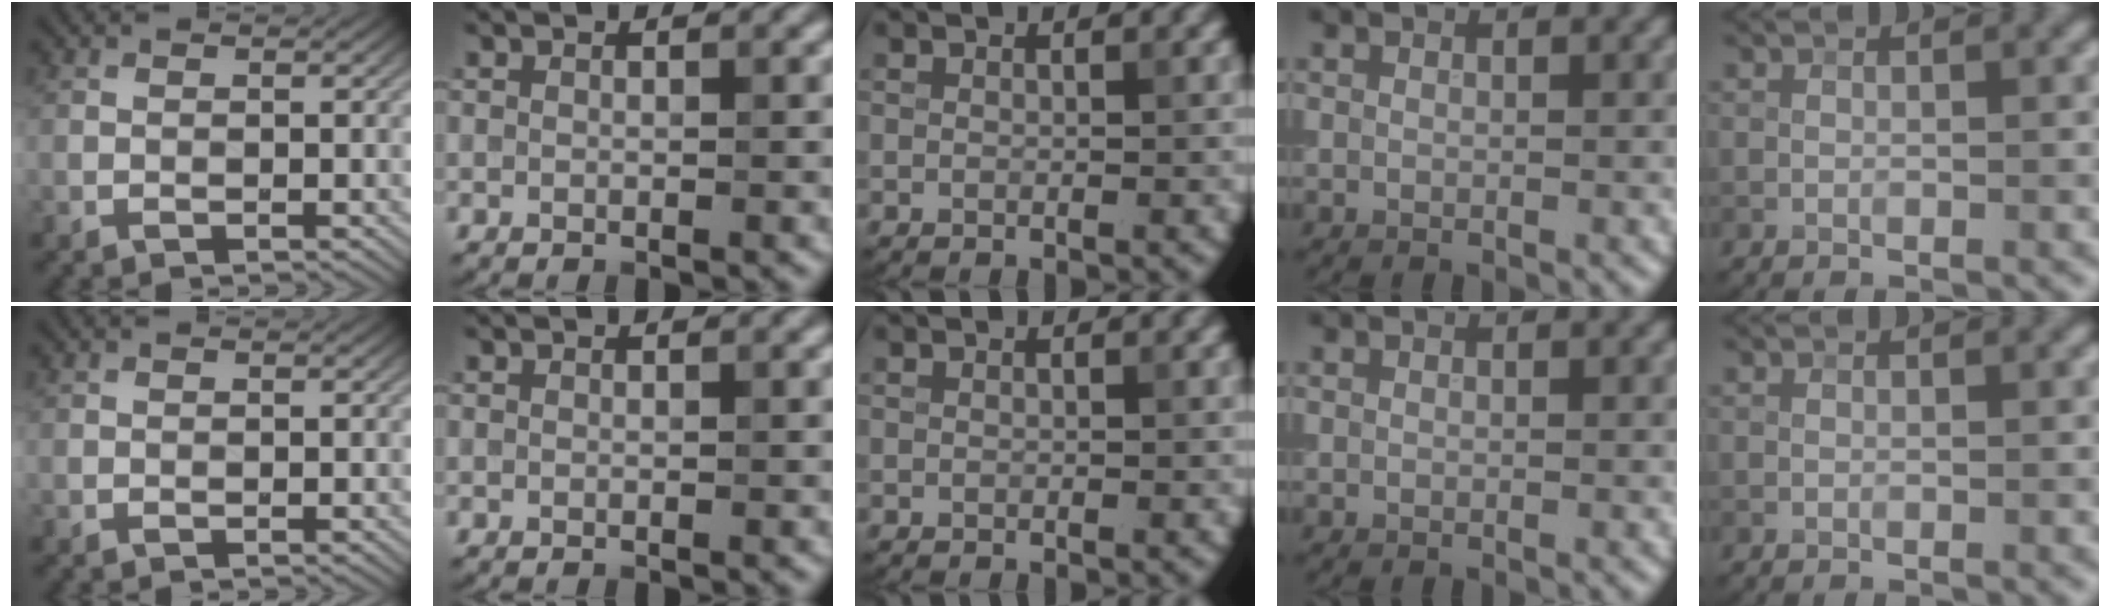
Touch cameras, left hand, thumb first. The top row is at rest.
{}